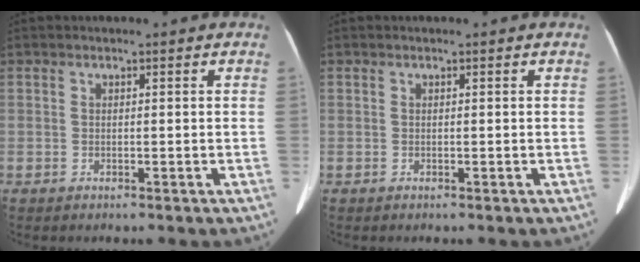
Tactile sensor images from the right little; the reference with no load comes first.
{"total": 0.0}